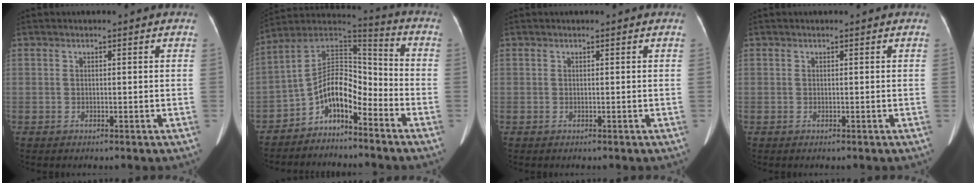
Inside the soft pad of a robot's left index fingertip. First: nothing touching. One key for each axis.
{"total": 9.8, "fx": -5.9, "fy": 4.0, "fz": 6.7, "tx": -0.123, "ty": 0.044, "tz": -0.108}
{"total": 0.0}
{"total": 0.0}